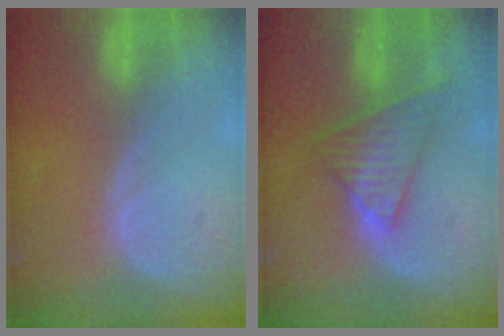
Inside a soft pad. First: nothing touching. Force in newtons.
{"total": 7.0, "press": 6.6, "slide": 2.5}